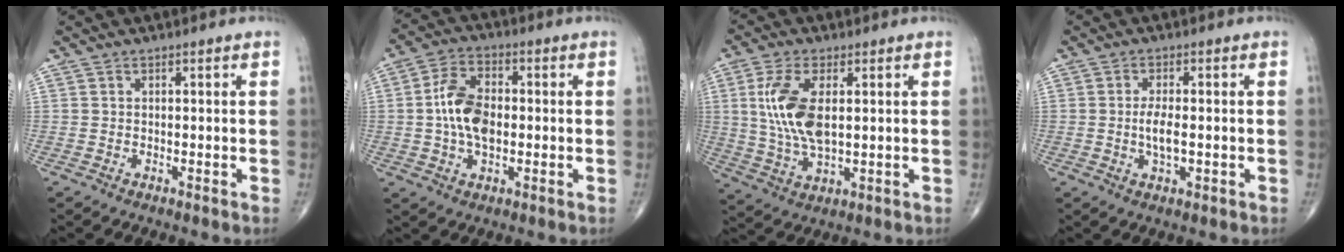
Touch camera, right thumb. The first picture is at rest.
{"total": 10.1, "force": [-0.2, 5.9, 8.1], "torque": [-0.145, 0.013, -0.008]}
{"total": 11.6, "force": [2.0, 5.4, 10.0], "torque": [-0.213, -0.009, 0.045]}
{"total": 4.1, "force": [-0.5, 1.6, 3.7], "torque": [-0.074, -0.003, -0.010]}